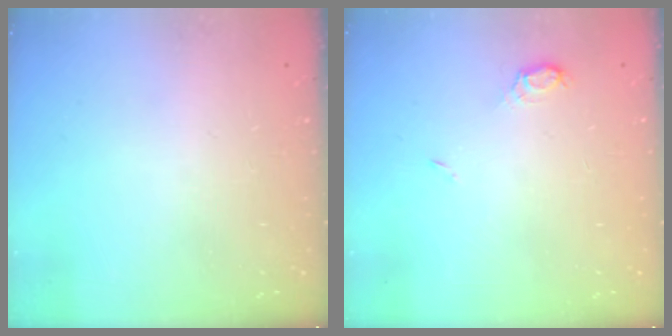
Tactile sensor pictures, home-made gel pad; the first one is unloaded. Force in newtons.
{"total": 5.0, "press": 5.0, "slide": 0.5}